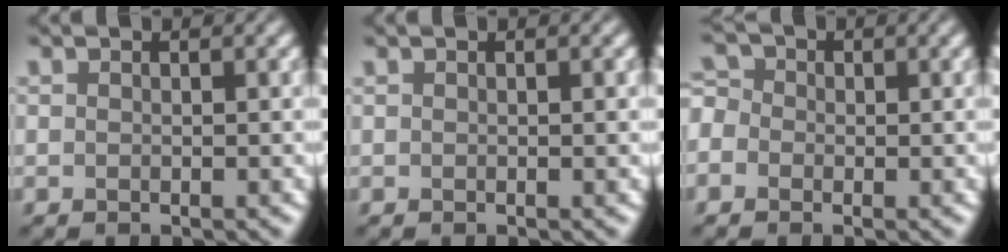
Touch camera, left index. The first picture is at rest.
{"total": 0.6, "force": [0.2, 0.1, 0.6], "torque": [-0.011, 0.002, 0.001]}
{"total": 2.6, "force": [-0.2, 2.4, 1.0], "torque": [-0.016, 0.021, -0.025]}